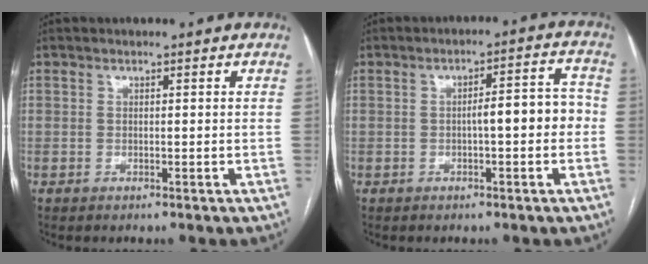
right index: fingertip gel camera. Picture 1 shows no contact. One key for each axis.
{"total": 5.9, "fx": -0.9, "fy": 1.3, "fz": 5.7, "tx": -0.076, "ty": 0.028, "tz": -0.011}